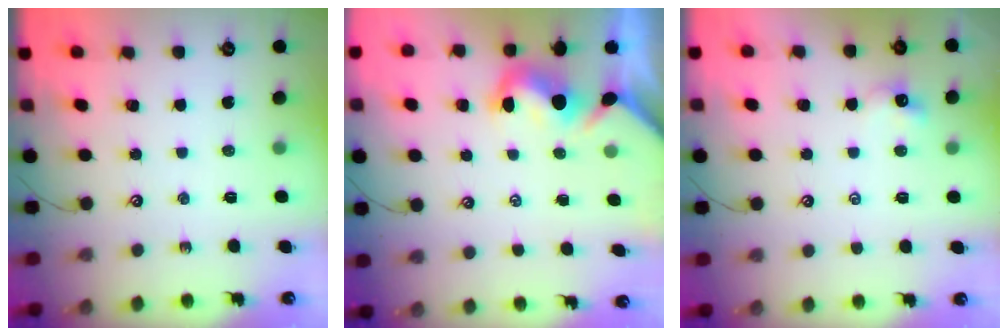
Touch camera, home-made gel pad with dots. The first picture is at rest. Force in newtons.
{"total": 1.5, "press": 1.2, "slide": 0.9}
{"total": 0.8, "press": 0.7, "slide": 0.4}